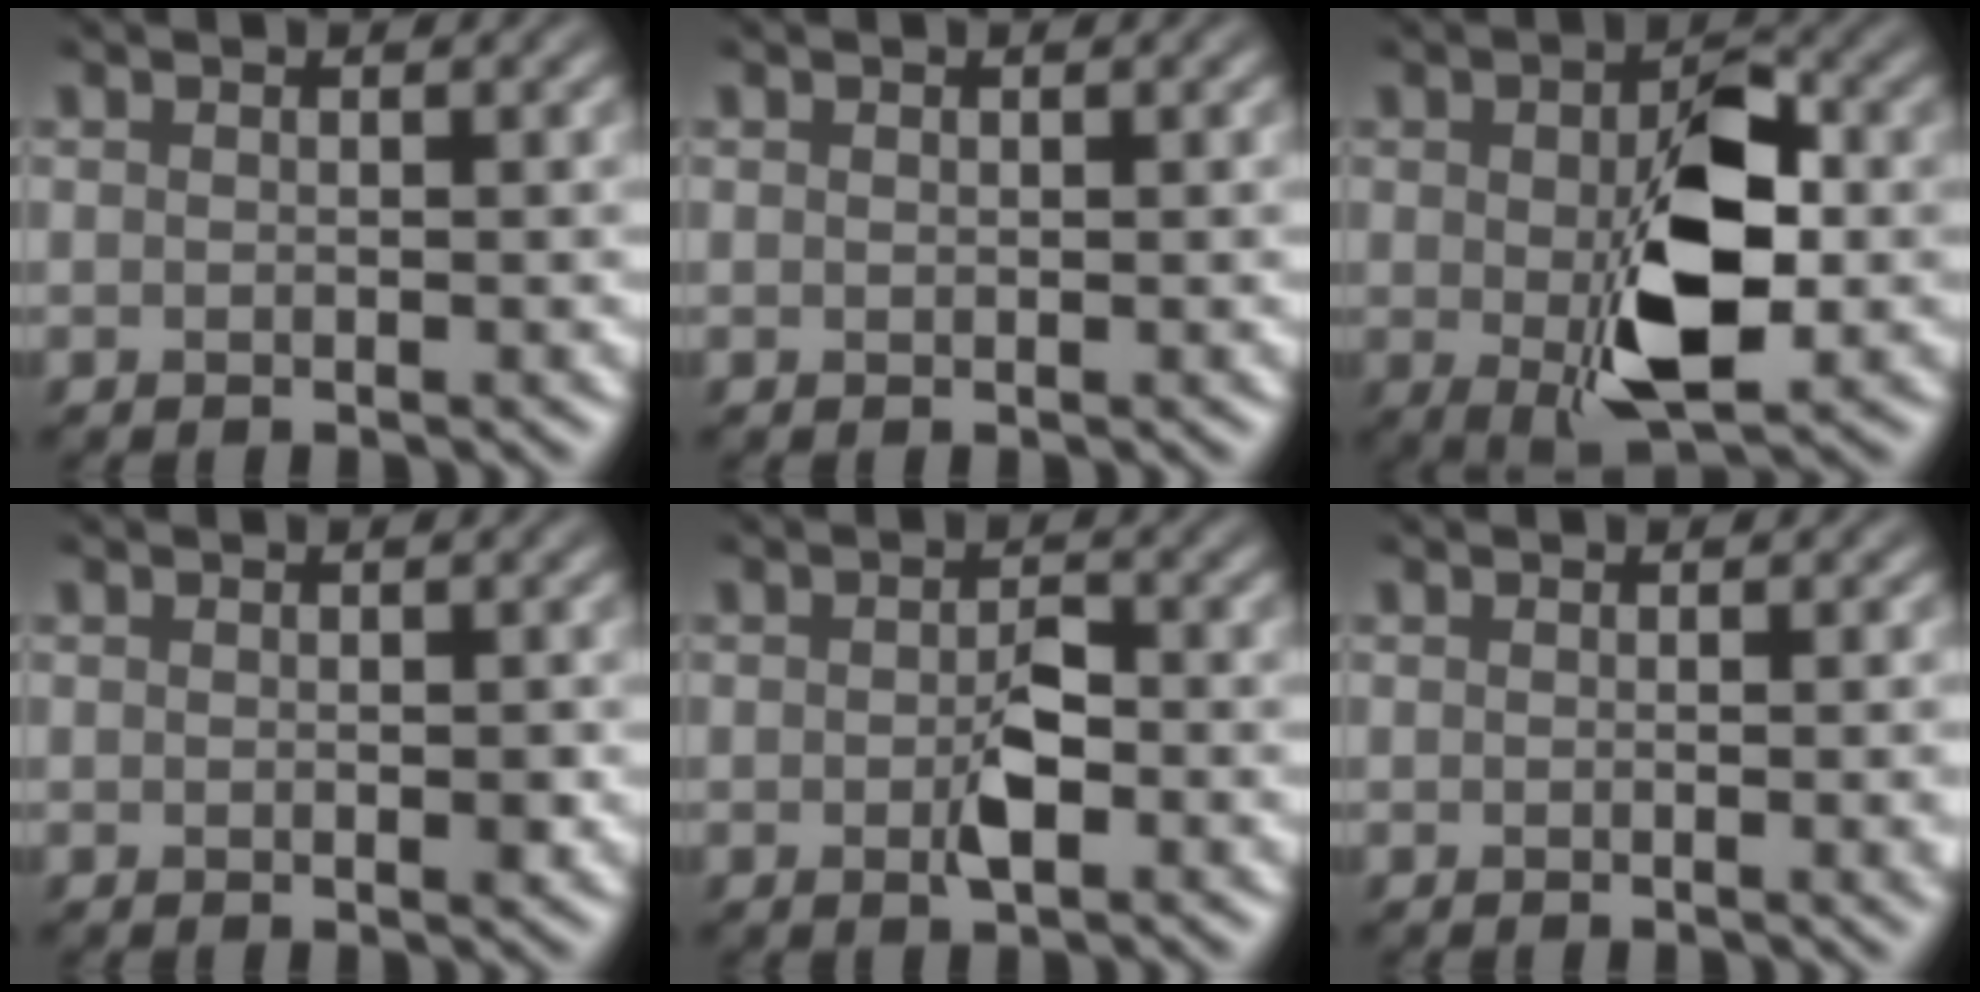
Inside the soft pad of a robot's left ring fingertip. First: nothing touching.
{"total": 0.0}
{"total": 8.7, "force": [-1.1, 4.5, 7.3], "torque": [-0.134, -0.006, -0.012]}
{"total": 0.8, "force": [-0.2, 0.3, 0.7], "torque": [-0.011, -0.001, -0.004]}
{"total": 2.6, "force": [-0.9, 1.2, 2.0], "torque": [-0.037, 0.001, -0.017]}
{"total": 2.9, "force": [-0.2, 1.0, 2.8], "torque": [-0.020, 0.007, -0.006]}